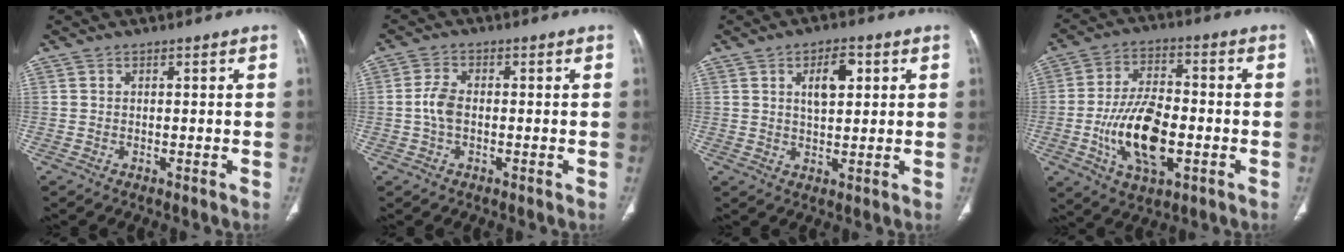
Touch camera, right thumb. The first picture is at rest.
{"total": 4.0, "force": [-0.5, 2.3, 3.1], "torque": [-0.069, 0.008, -0.014]}
{"total": 6.4, "force": [2.1, 3.1, 5.2], "torque": [-0.068, -0.003, 0.036]}
{"total": 15.2, "force": [-3.6, 7.8, 12.6], "torque": [-0.220, 0.014, -0.058]}